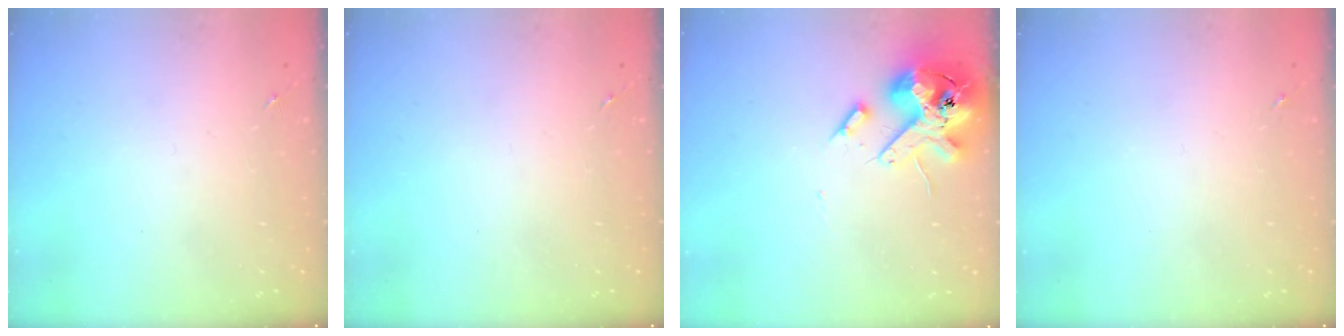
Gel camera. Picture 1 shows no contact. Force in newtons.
{"total": 0.0}
{"total": 14.5, "press": 14.4, "slide": 2.4}
{"total": 0.0}